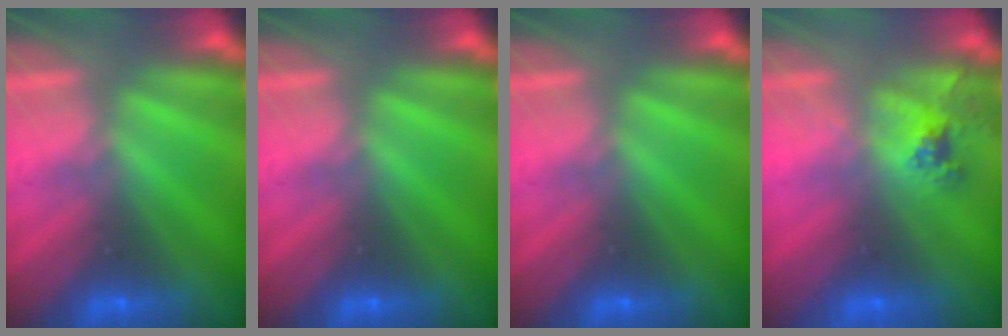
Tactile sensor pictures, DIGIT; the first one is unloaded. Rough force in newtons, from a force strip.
{"total": 0.0}
{"total": 0.0}
{"total": 2.5}